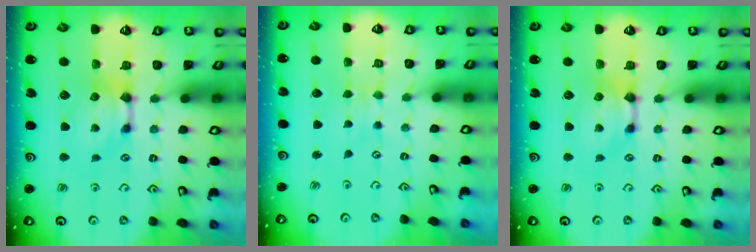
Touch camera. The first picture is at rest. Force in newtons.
{"total": 3.3, "press": 3.3, "slide": 0.1}
{"total": 0.0}